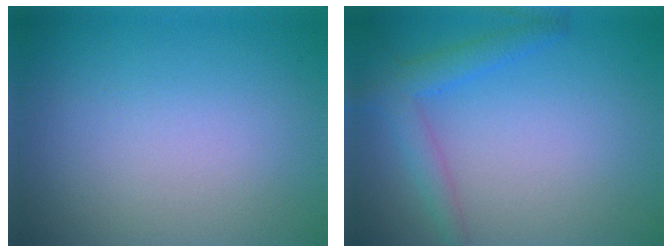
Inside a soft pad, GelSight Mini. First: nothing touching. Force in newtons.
{"total": 2.9, "press": 2.9, "slide": 0.1}